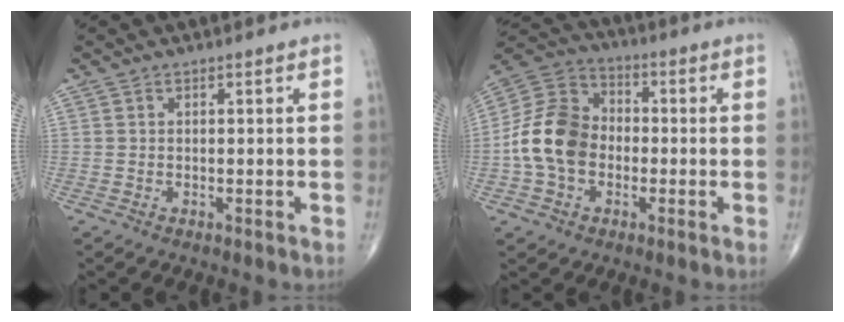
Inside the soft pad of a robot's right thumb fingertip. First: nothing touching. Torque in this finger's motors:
{"motor_torque": [1.57, 2.40, 1.35, -0.42, 0.15]}